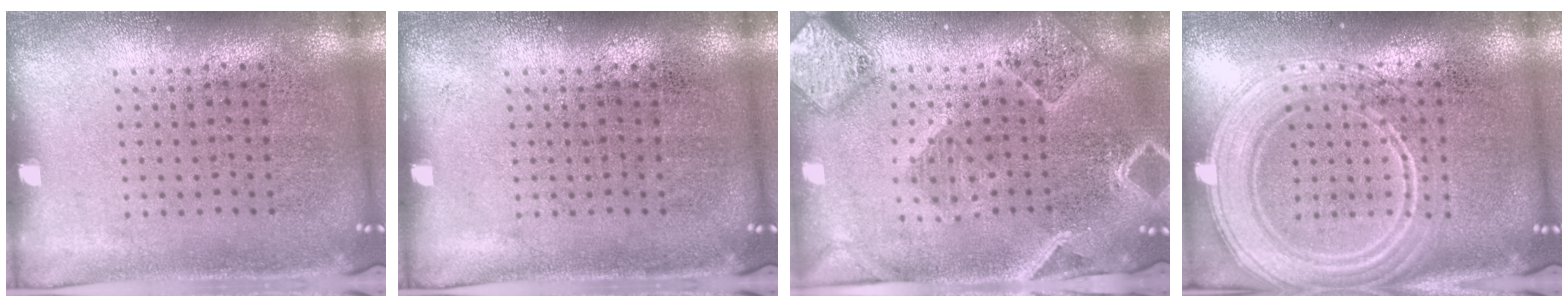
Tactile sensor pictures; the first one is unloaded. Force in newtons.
{"total": 0.0}
{"total": 2.7, "press": 2.4, "slide": 1.2}
{"total": 2.9, "press": 2.8, "slide": 0.4}